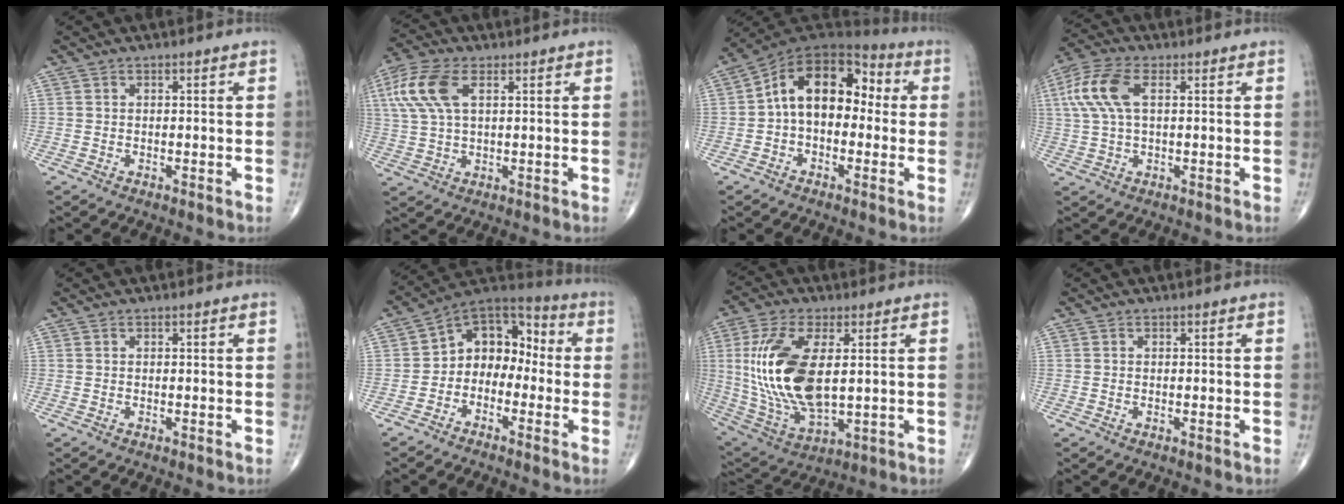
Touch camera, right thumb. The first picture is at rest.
{"total": 10.0, "force": [3.5, 4.9, 8.0], "torque": [-0.195, 0.012, 0.070]}
{"total": 14.7, "force": [0.5, 9.6, 11.1], "torque": [-0.142, 0.052, -0.008]}
{"total": 9.6, "force": [2.4, 4.6, 8.0], "torque": [-0.195, 0.020, 0.044]}
{"total": 0.0}
{"total": 11.1, "force": [-1.4, 8.4, 7.1], "torque": [-0.065, 0.055, -0.045]}
{"total": 19.5, "force": [2.3, 9.5, 16.9], "torque": [-0.355, -0.017, 0.054]}
{"total": 0.0}